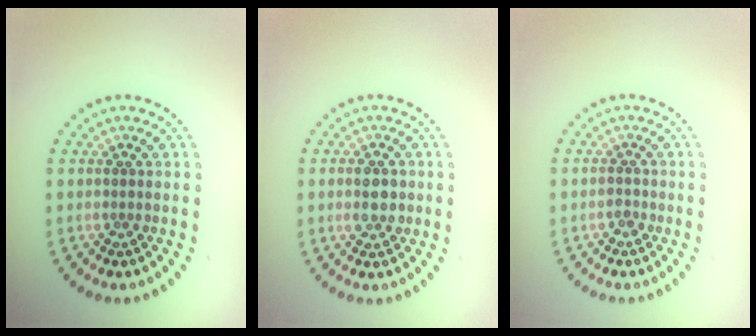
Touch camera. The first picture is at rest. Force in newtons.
{"total": 2.9, "press": 2.9, "slide": 0.2}
{"total": 0.8, "press": 0.8, "slide": 0.3}